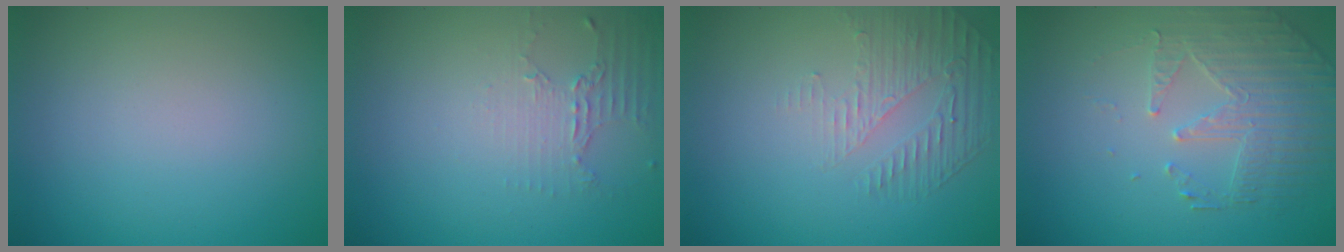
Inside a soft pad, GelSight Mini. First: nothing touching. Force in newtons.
{"total": 1.9, "press": 1.4, "slide": 1.3}
{"total": 1.8, "press": 1.1, "slide": 1.5}
{"total": 2.5, "press": 2.2, "slide": 1.2}